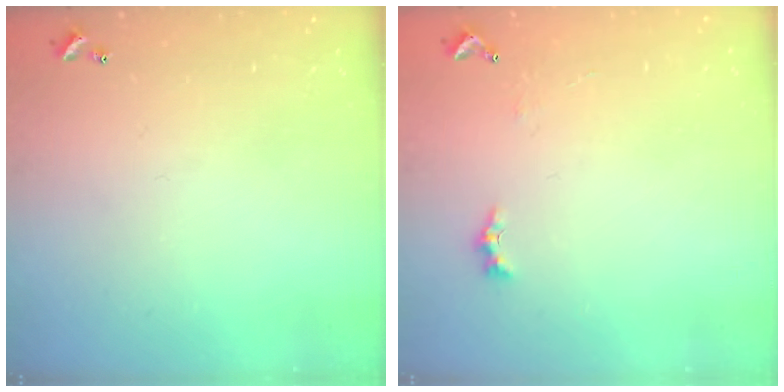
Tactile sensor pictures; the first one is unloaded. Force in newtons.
{"total": 2.0, "press": 1.9, "slide": 0.6}